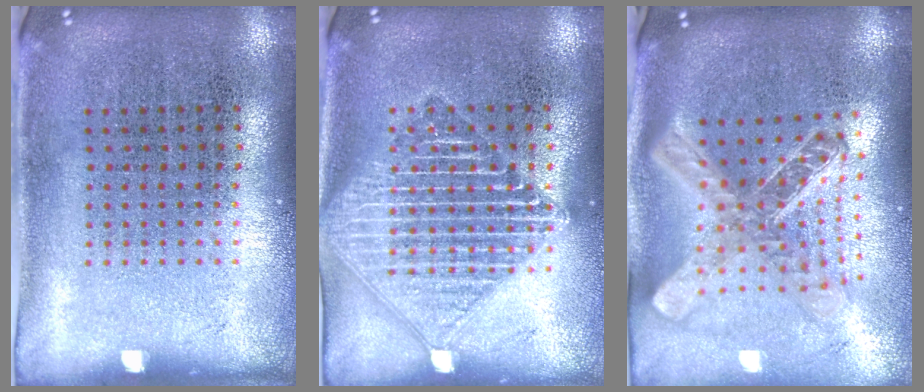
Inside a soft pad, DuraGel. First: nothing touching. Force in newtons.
{"total": 3.0, "press": 3.0, "slide": 0.4}
{"total": 2.6, "press": 1.9, "slide": 1.8}